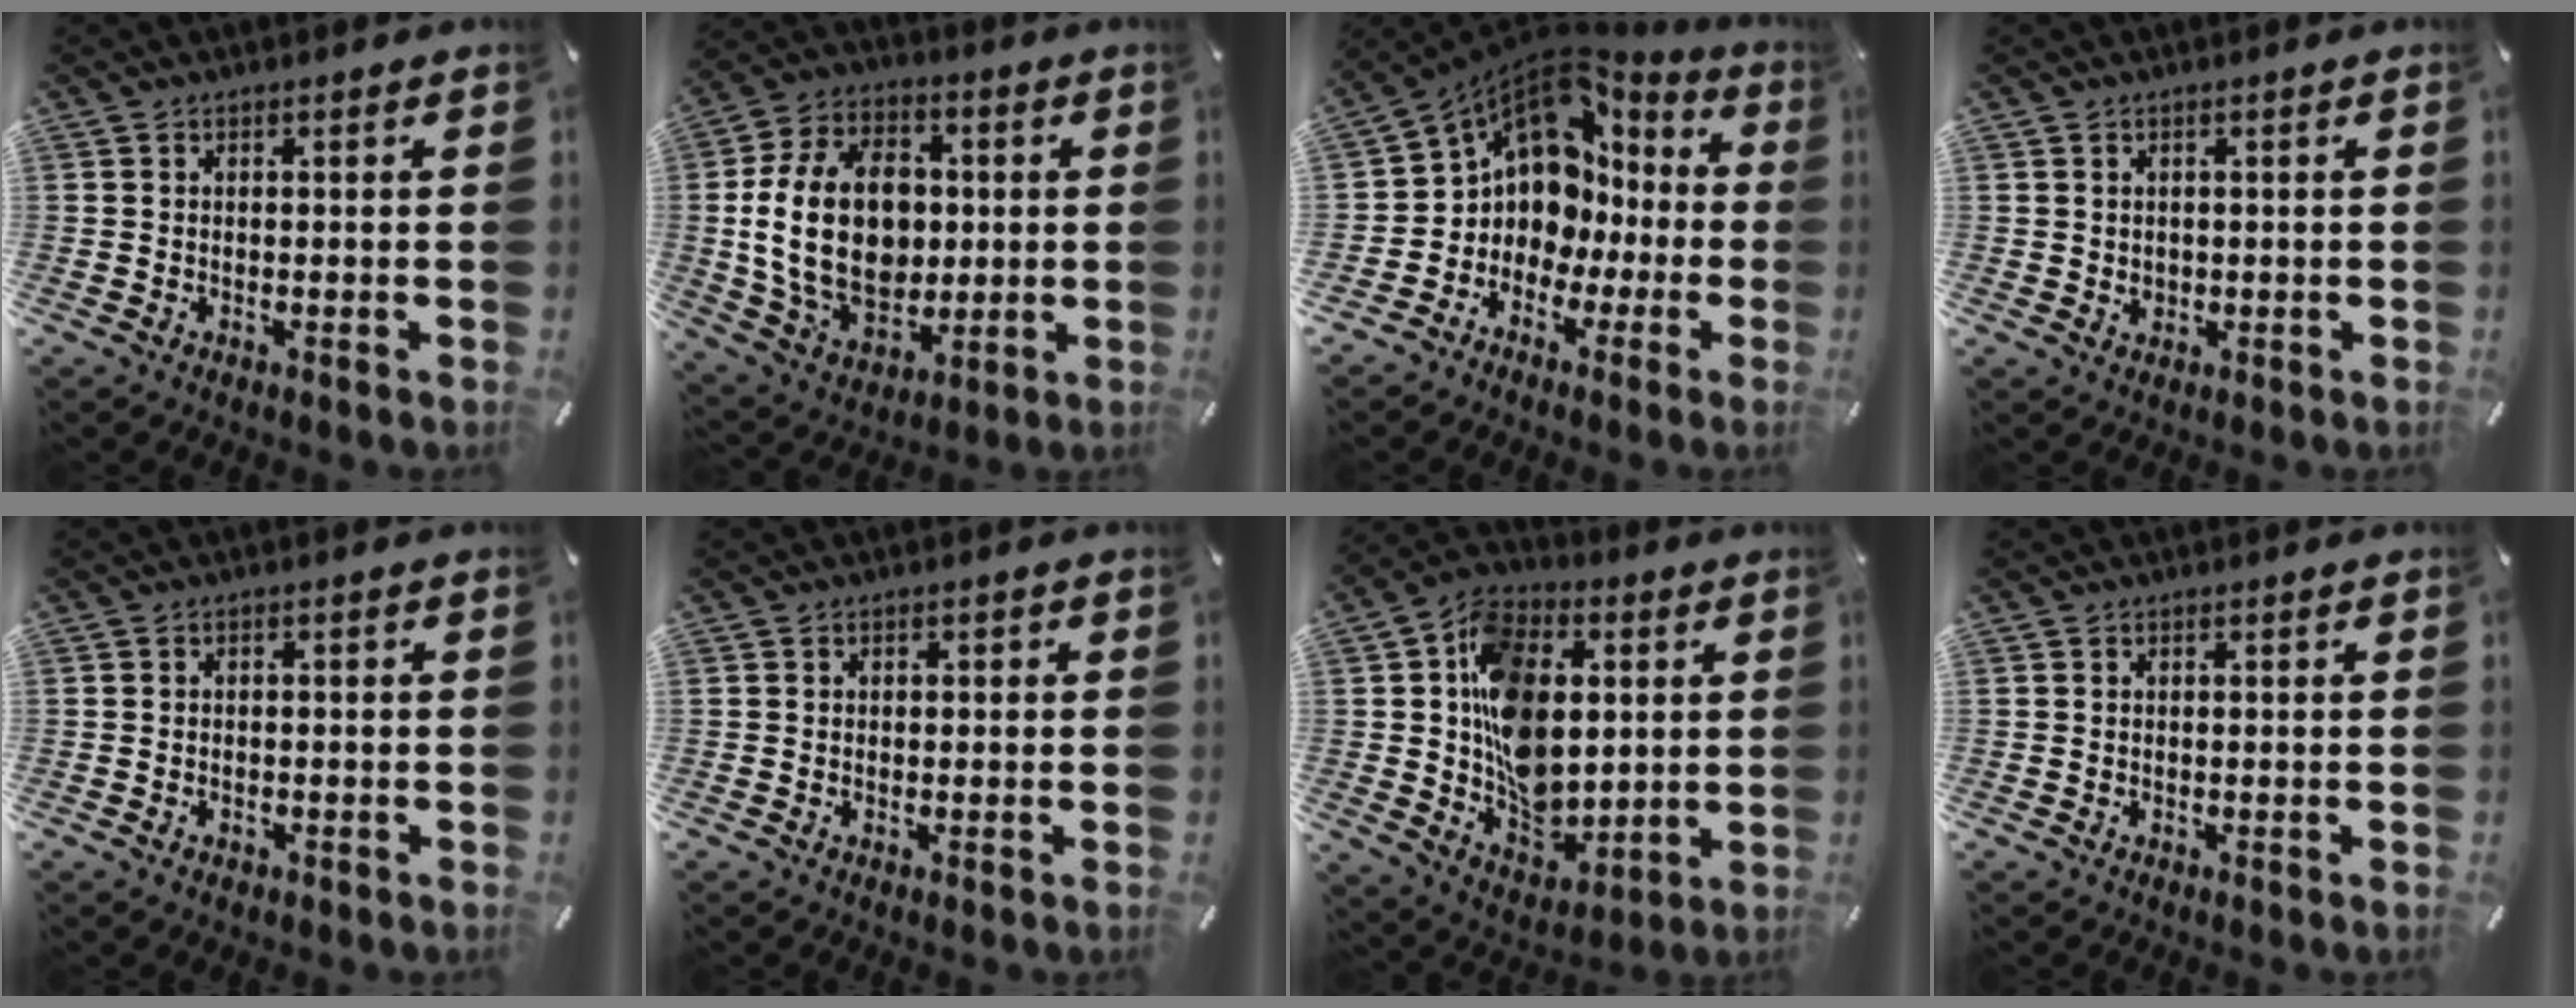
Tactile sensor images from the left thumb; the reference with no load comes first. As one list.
[{"total": 20.8, "force": [0.5, 15.3, 14.0], "torque": [-0.288, 0.007, 0.011]}, {"total": 11.1, "force": [3.6, 9.7, 4.1], "torque": [-0.101, -0.046, 0.069]}, {"total": 1.5, "force": [0.4, 1.4, 0.3], "torque": [-0.007, 0.004, 0.006]}, {"total": 1.1, "force": [-0.6, 0.8, 0.3], "torque": [-0.006, 0.005, -0.016]}, {"total": 0.6, "force": [-0.2, 0.6, 0.2], "torque": [-0.002, 0.005, -0.005]}, {"total": 17.5, "force": [2.0, 13.5, 11.0], "torque": [-0.189, -0.005, 0.043]}, {"total": 0.0}]